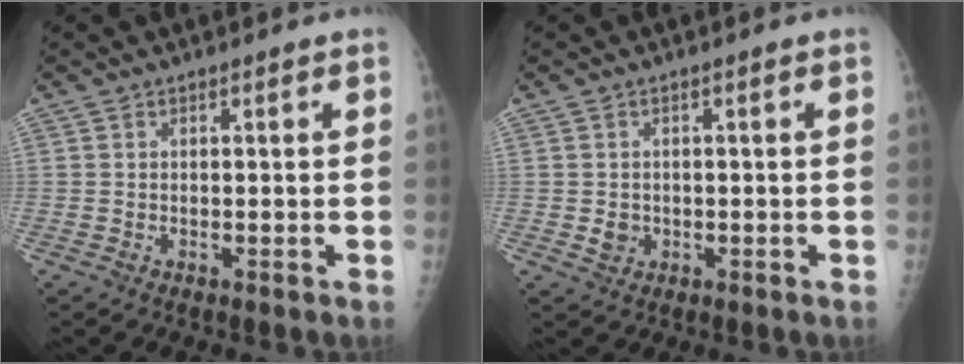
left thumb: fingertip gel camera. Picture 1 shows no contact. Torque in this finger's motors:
{"motor_torque": [-0.14, 0.10, 0.03, 0.02, 0.00]}